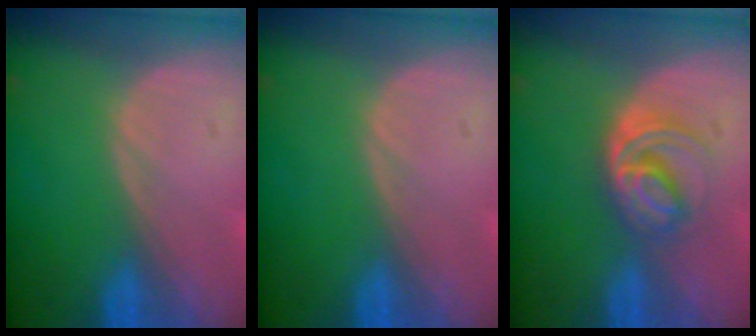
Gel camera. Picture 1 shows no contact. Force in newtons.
{"total": 0.0}
{"total": 6.2, "press": 5.3, "slide": 3.2}